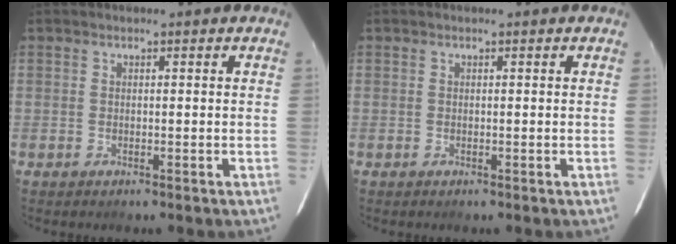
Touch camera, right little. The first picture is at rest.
{"total": 0.0}